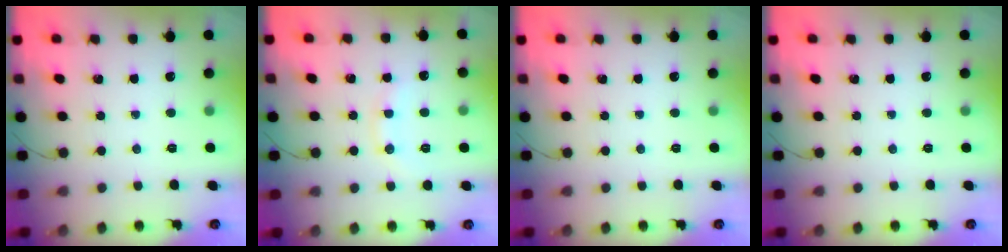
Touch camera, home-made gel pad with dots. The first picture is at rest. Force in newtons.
{"total": 6.6, "press": 6.6, "slide": 1.0}
{"total": 0.0}
{"total": 0.0}